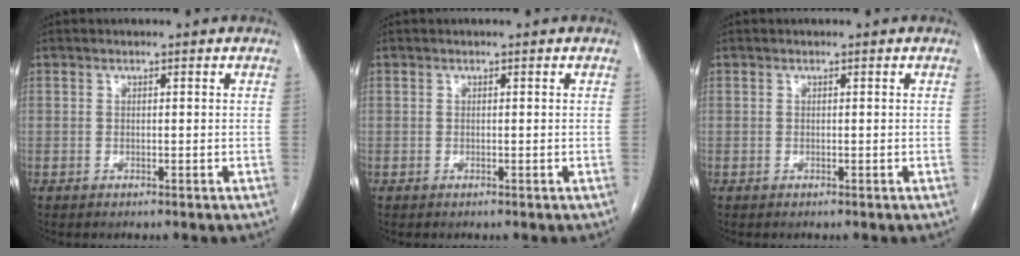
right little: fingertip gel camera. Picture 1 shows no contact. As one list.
[{"total": 0.0}, {"total": 0.0}]